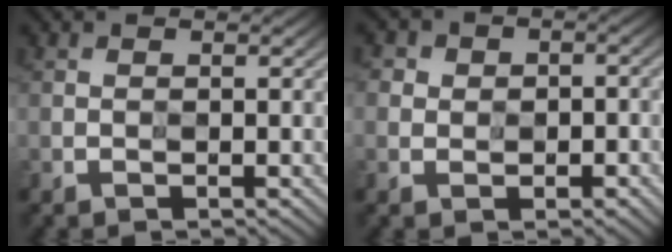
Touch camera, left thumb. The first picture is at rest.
{"total": 3.0, "force": [0.1, 3.0, 0.5], "torque": [-0.005, 0.007, -0.007]}